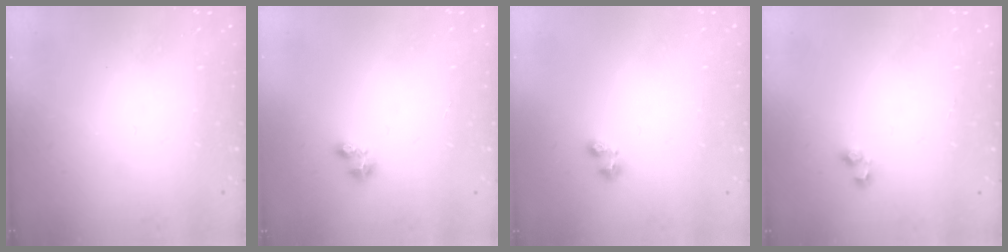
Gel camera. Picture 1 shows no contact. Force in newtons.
{"total": 3.0, "press": 3.0, "slide": 0.3}
{"total": 2.1, "press": 2.1, "slide": 0.3}
{"total": 4.7, "press": 4.2, "slide": 2.2}